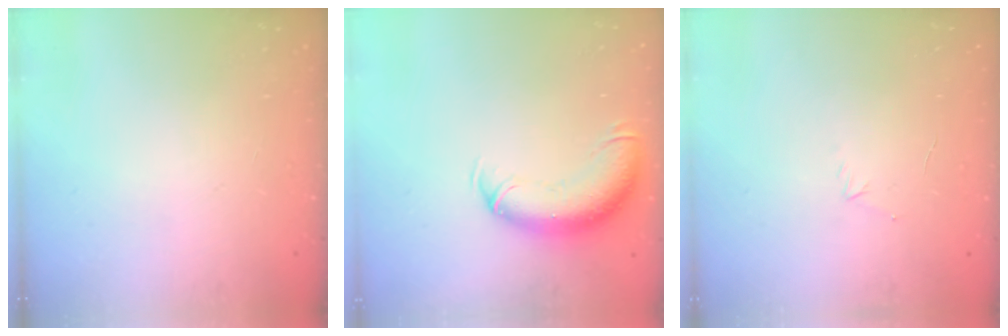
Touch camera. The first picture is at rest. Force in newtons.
{"total": 12.5, "press": 12.2, "slide": 3.0}
{"total": 3.2, "press": 3.1, "slide": 0.8}